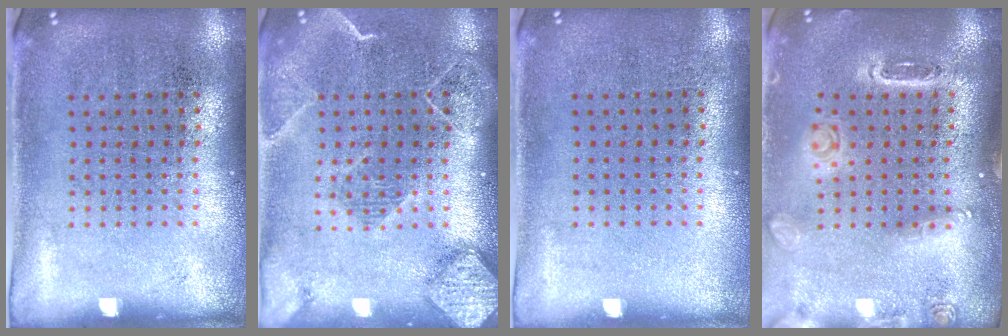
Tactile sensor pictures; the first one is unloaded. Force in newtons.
{"total": 2.2, "press": 2.0, "slide": 1.1}
{"total": 0.0}
{"total": 1.5, "press": 1.5, "slide": 0.1}